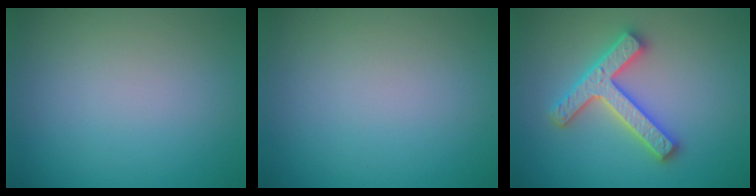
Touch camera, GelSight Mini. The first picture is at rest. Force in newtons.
{"total": 0.0}
{"total": 4.0, "press": 3.9, "slide": 0.9}